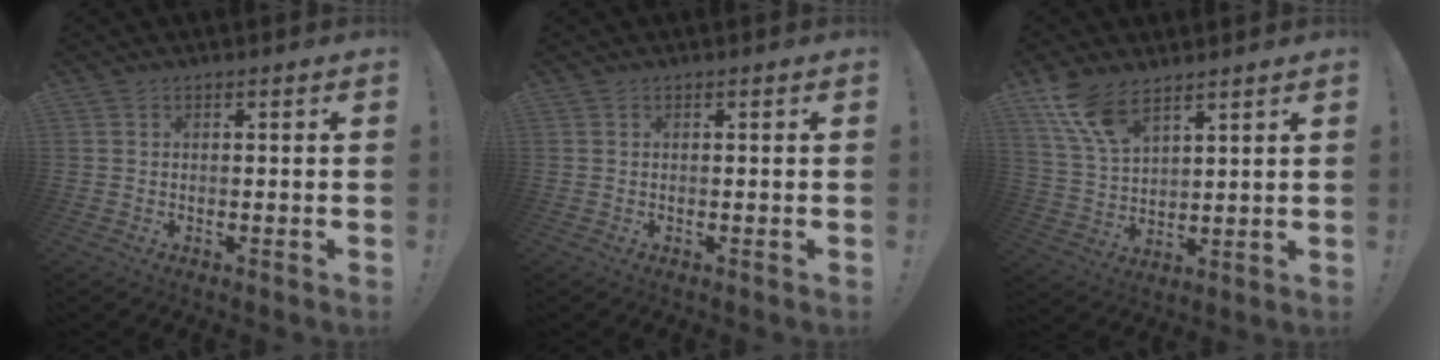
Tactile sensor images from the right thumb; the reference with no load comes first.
{"total": 0.0}
{"total": 11.4, "force": [8.3, 4.9, 6.1], "torque": [-0.120, -0.041, 0.161]}